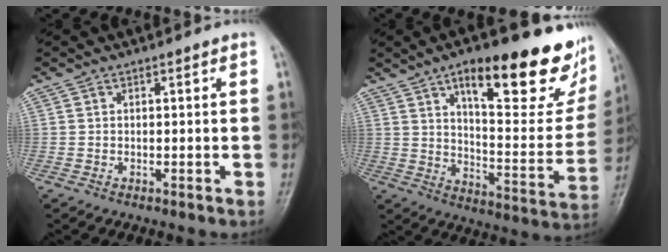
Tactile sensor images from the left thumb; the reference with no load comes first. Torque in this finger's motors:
{"motor_torque": [1.54, 0.64, 1.56, -1.21, 0.27]}